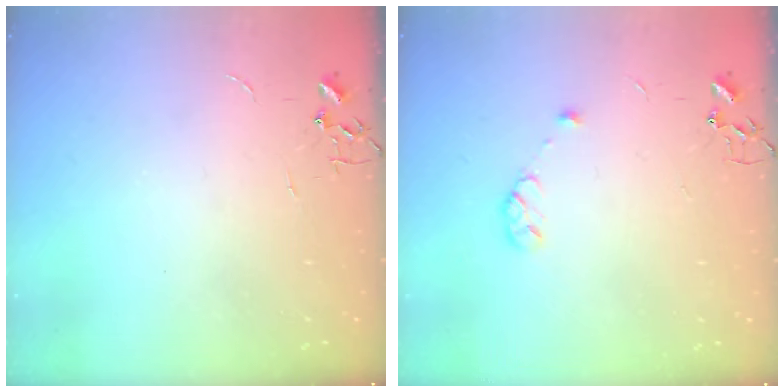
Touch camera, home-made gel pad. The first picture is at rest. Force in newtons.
{"total": 5.5, "press": 5.4, "slide": 1.0}